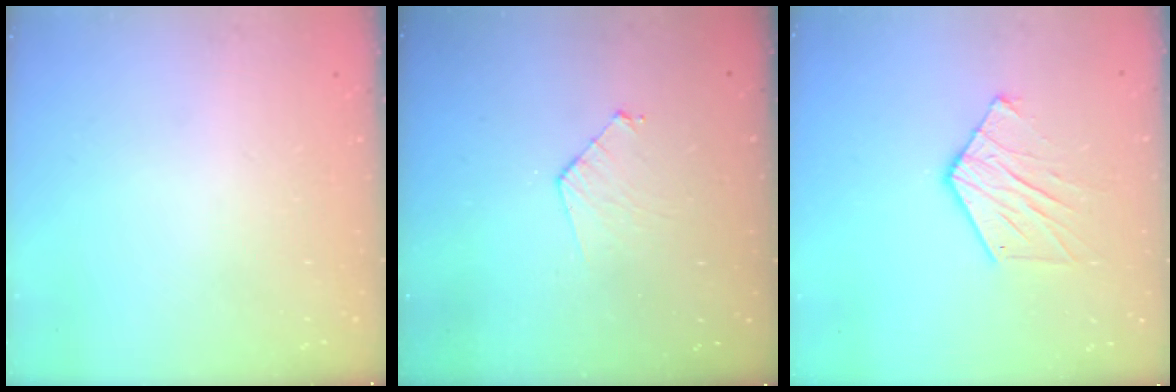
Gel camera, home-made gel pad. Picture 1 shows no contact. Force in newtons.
{"total": 6.9, "press": 6.9, "slide": 0.6}
{"total": 10.2, "press": 10.2, "slide": 0.8}